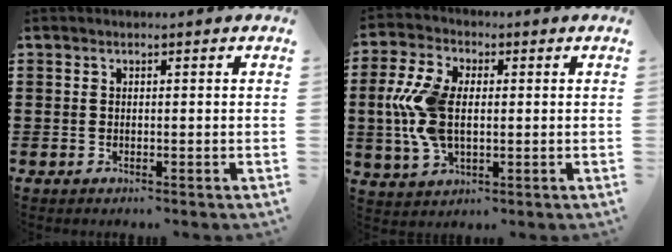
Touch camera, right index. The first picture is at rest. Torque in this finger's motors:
{"motor_torque": [1.87, -0.27, 1.05, 0.21]}